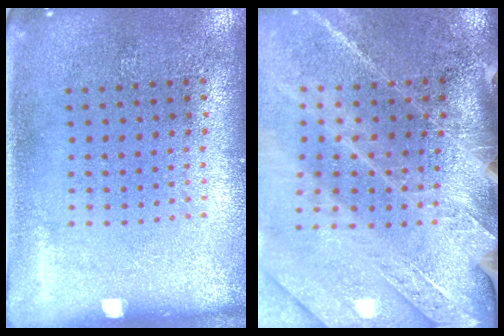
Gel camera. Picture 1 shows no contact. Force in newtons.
{"total": 3.8, "press": 3.3, "slide": 1.9}